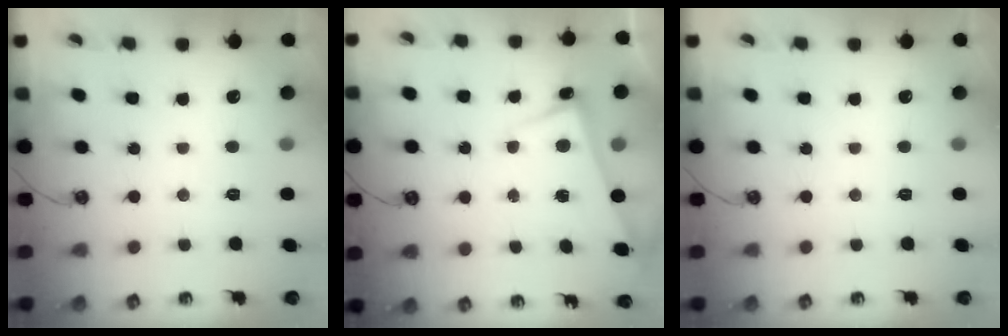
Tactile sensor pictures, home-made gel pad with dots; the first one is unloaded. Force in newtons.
{"total": 2.7, "press": 2.7, "slide": 0.5}
{"total": 0.0}